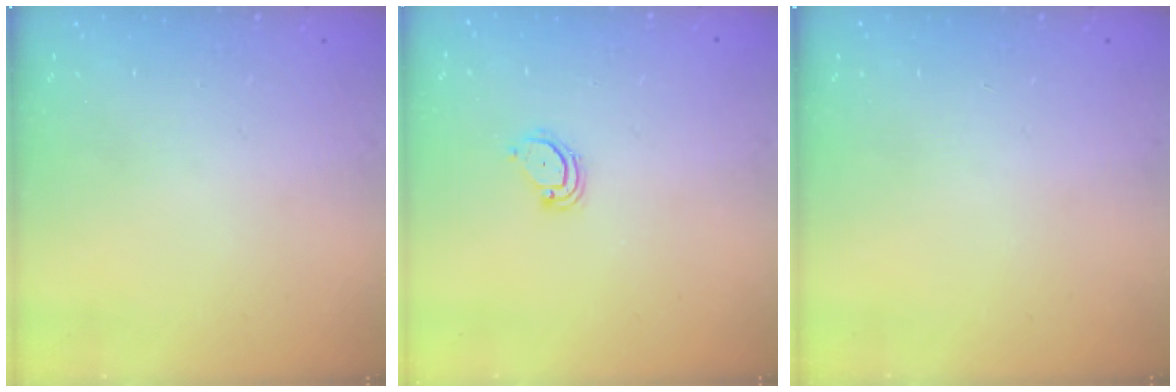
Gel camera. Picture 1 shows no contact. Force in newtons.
{"total": 3.3, "press": 3.3, "slide": 0.3}
{"total": 0.0}